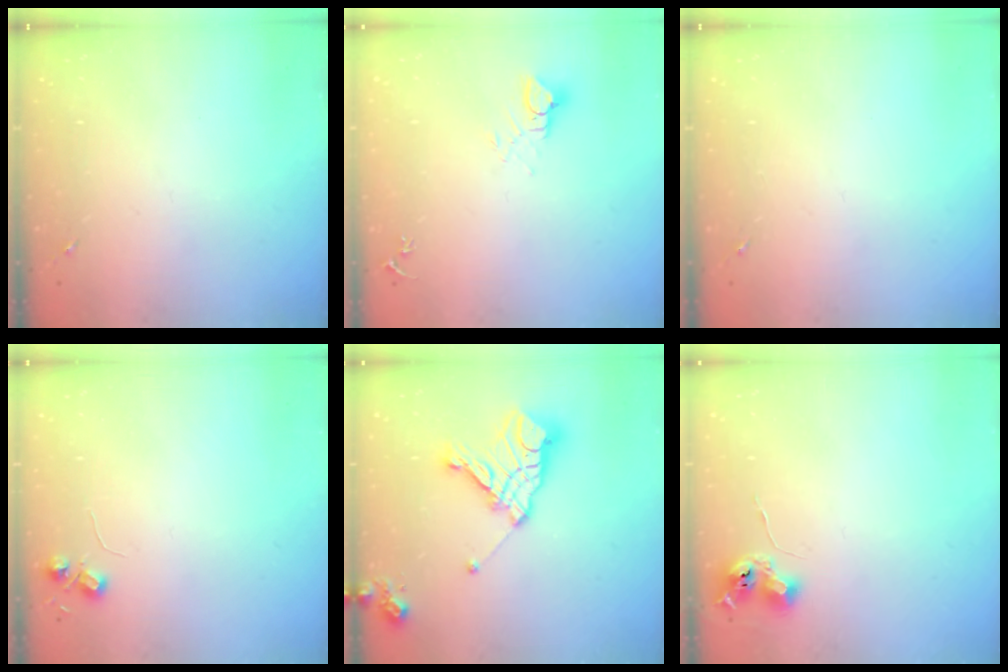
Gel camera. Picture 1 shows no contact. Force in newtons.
{"total": 4.3, "press": 4.3, "slide": 0.3}
{"total": 0.0}
{"total": 5.2, "press": 5.2, "slide": 0.7}
{"total": 16.6, "press": 16.5, "slide": 2.1}
{"total": 6.2, "press": 6.1, "slide": 0.8}